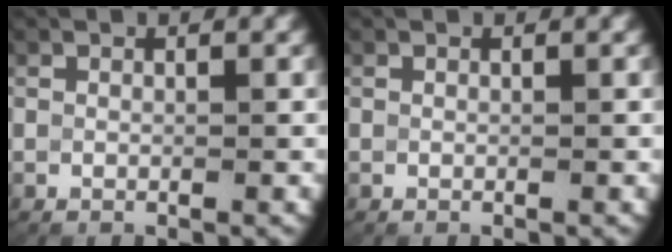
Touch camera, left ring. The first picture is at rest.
{"total": 0.0}